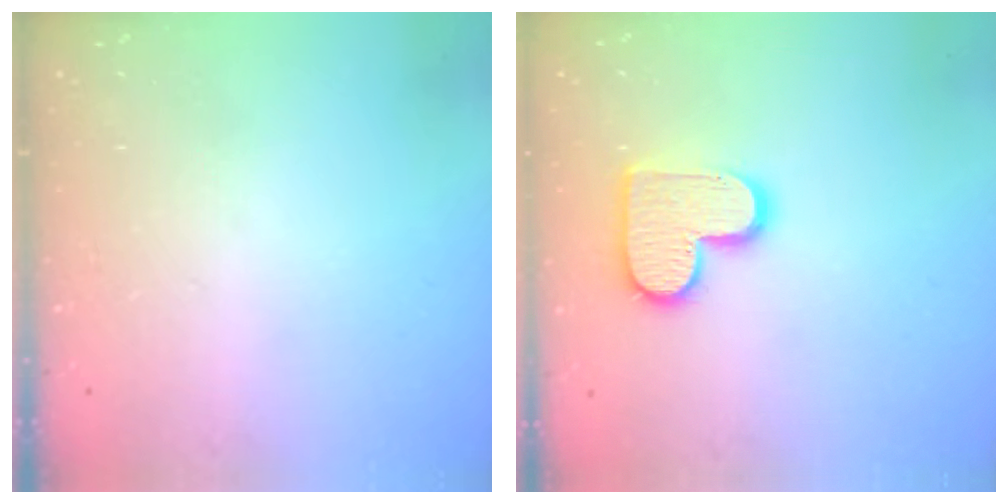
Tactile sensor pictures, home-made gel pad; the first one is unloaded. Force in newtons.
{"total": 13.1, "press": 13.1, "slide": 0.8}